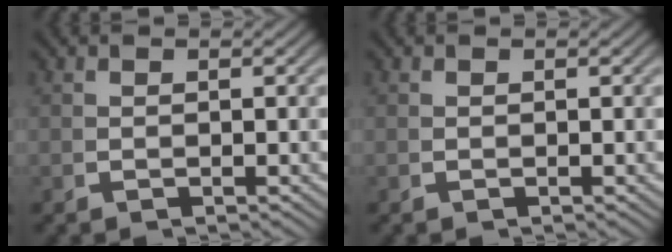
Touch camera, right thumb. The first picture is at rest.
{"total": 0.0}